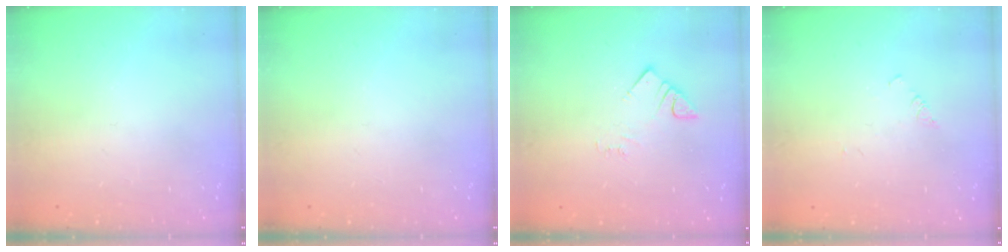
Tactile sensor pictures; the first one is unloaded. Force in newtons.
{"total": 0.0}
{"total": 2.8, "press": 2.8, "slide": 0.2}
{"total": 1.0, "press": 0.9, "slide": 0.2}